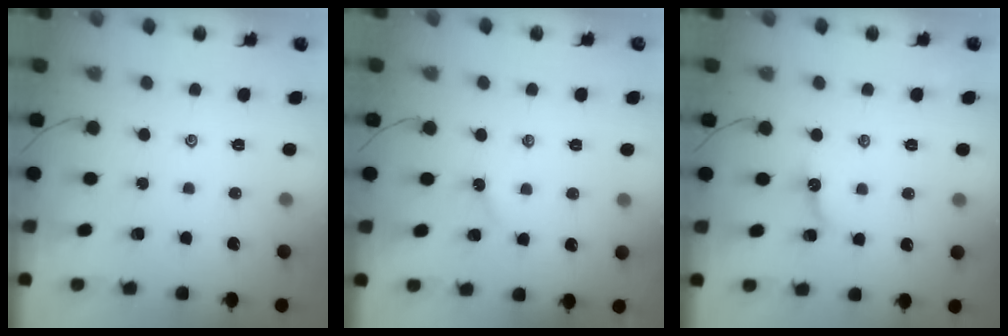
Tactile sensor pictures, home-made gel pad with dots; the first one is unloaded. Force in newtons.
{"total": 1.5, "press": 1.5, "slide": 0.3}
{"total": 5.6, "press": 5.6, "slide": 0.6}